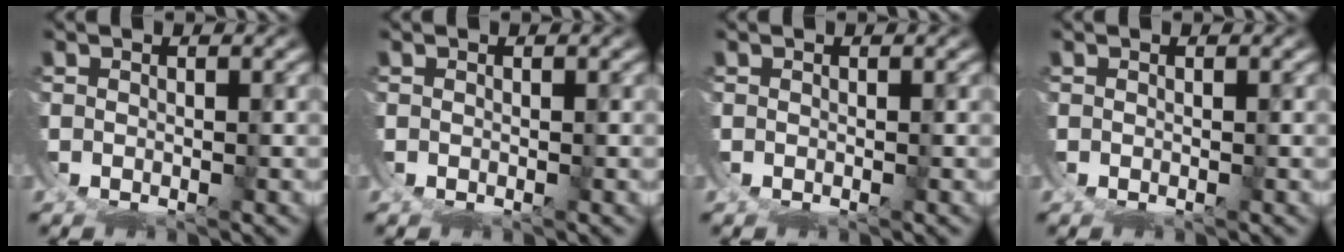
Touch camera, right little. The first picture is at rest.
{"total": 0.0}
{"total": 0.0}
{"total": 0.0}